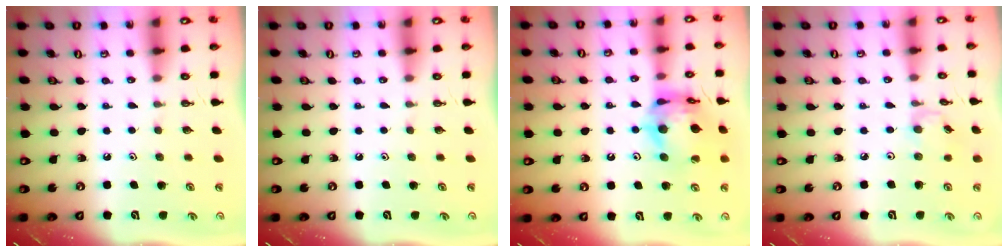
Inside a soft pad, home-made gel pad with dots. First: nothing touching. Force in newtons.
{"total": 0.0}
{"total": 15.6, "press": 15.5, "slide": 1.8}
{"total": 3.3, "press": 3.3, "slide": 0.3}